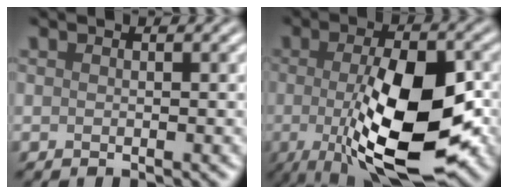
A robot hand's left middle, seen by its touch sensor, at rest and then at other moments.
{"total": 11.5, "force": [-2.0, 4.1, 10.5], "torque": [-0.176, -0.018, -0.033]}